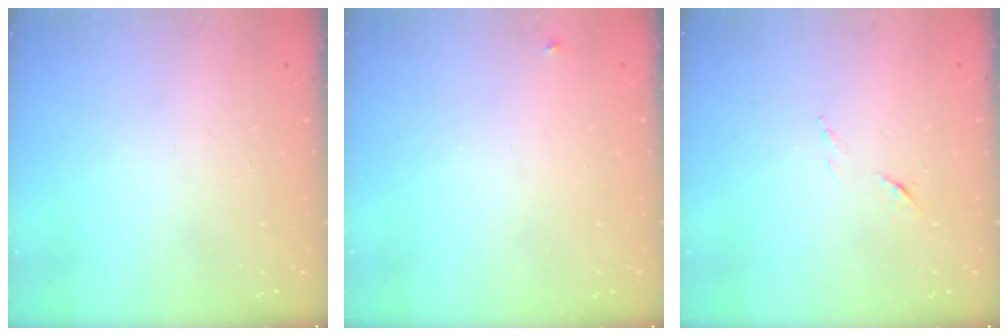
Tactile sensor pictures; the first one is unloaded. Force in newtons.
{"total": 3.5, "press": 3.4, "slide": 0.5}
{"total": 6.1, "press": 6.0, "slide": 0.7}